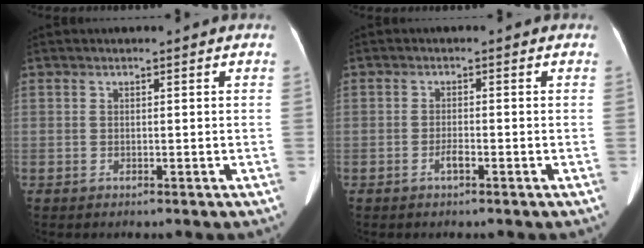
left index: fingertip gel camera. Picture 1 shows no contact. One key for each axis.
{"total": 1.4, "fx": -0.9, "fy": 0.2, "fz": 1.1, "tx": -0.021, "ty": 0.001, "tz": -0.019}